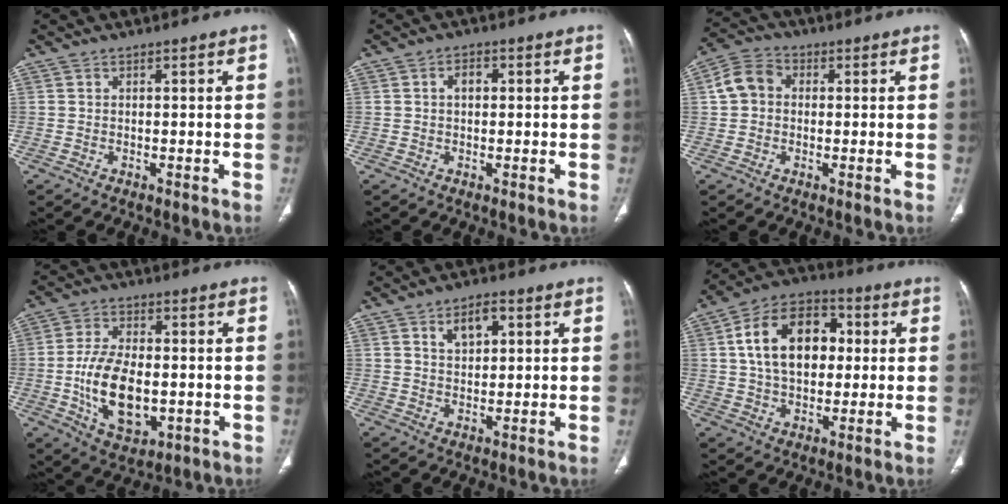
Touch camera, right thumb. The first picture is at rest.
{"total": 2.5, "force": [0.3, 1.8, 1.8], "torque": [-0.024, 0.009, 0.002]}
{"total": 6.3, "force": [0.5, 5.3, 3.4], "torque": [-0.059, 0.019, 0.000]}
{"total": 13.9, "force": [-2.2, 7.9, 11.2], "torque": [-0.188, -0.001, -0.027]}
{"total": 5.6, "force": [2.2, 3.3, 3.9], "torque": [-0.048, -0.004, 0.037]}
{"total": 16.7, "force": [2.7, 11.1, 12.1], "torque": [-0.172, 0.019, 0.038]}